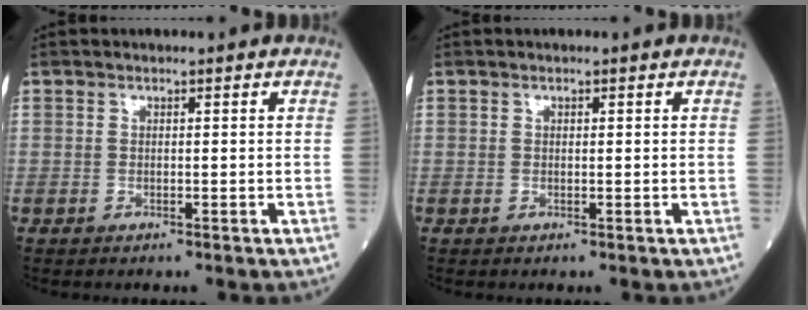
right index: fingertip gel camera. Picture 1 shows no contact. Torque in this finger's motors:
{"motor_torque": [-0.08, 0.03, -0.02, -0.01]}